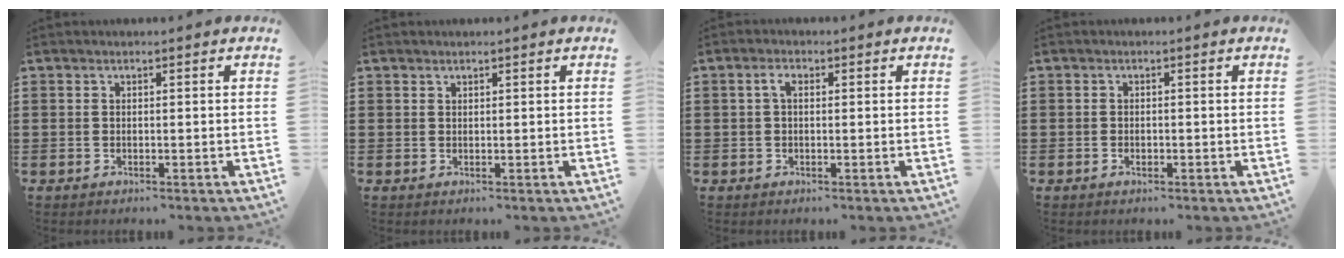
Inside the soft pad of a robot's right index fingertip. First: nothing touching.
{"total": 0.6, "force": [0.4, 0.4, 0.0], "torque": [-0.001, 0.002, 0.009]}
{"total": 2.0, "force": [0.3, 1.0, 1.7], "torque": [-0.035, 0.007, 0.003]}
{"total": 0.8, "force": [-0.4, 0.5, 0.4], "torque": [-0.011, -0.001, -0.006]}